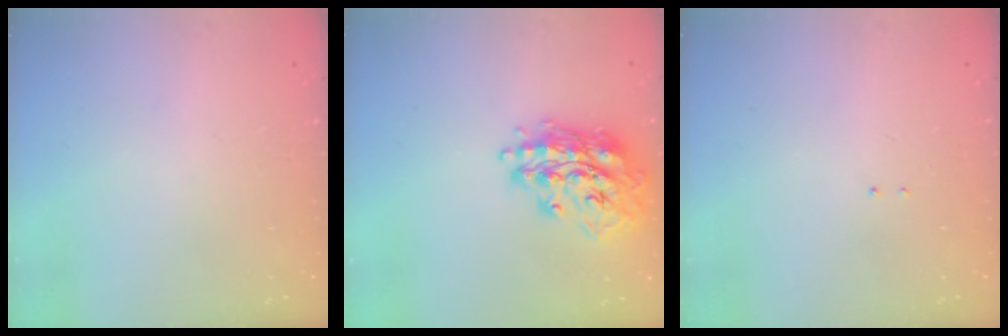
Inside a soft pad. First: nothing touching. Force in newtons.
{"total": 17.4, "press": 17.4, "slide": 1.4}
{"total": 1.3, "press": 1.2, "slide": 0.6}